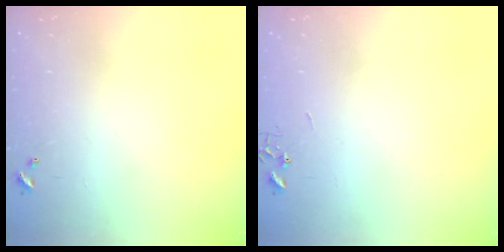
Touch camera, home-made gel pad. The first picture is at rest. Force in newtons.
{"total": 0.0}